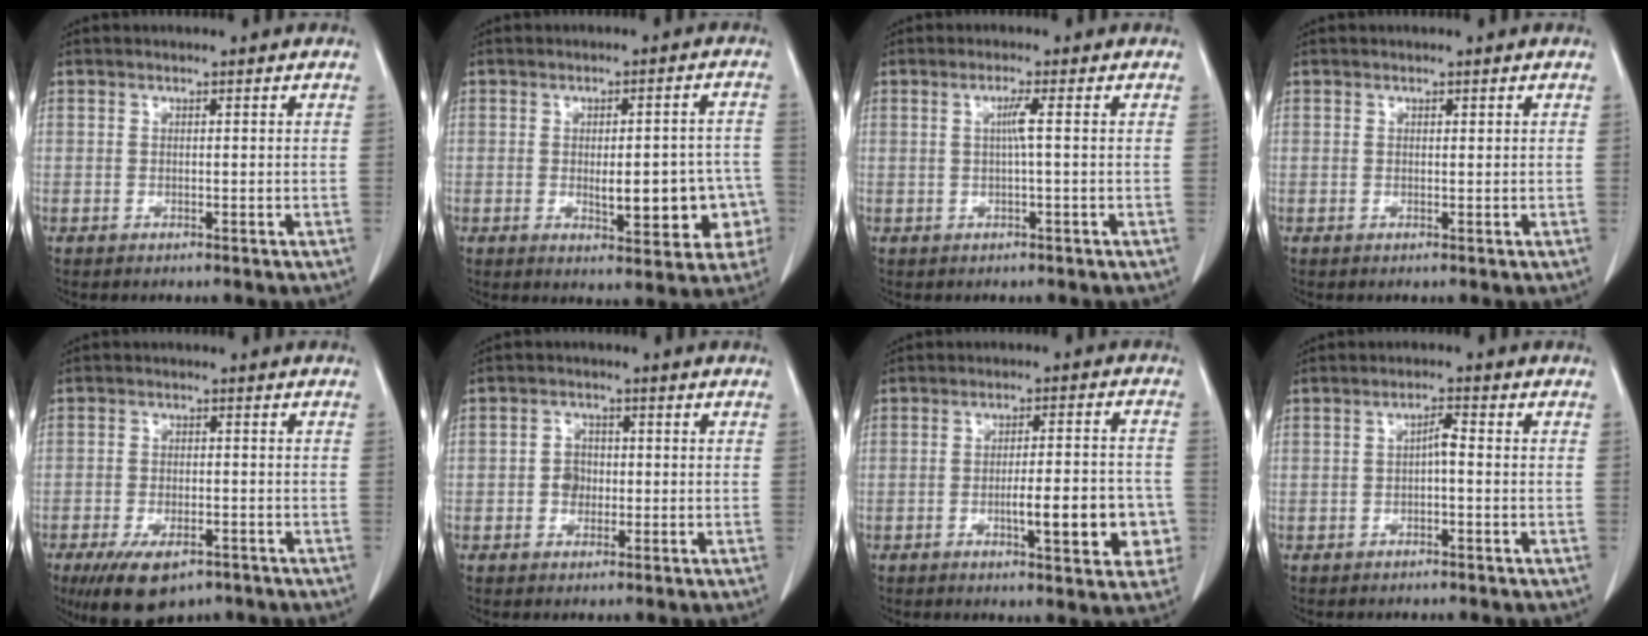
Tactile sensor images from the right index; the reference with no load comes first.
{"total": 10.5, "force": [-2.3, 3.9, 9.5], "torque": [-0.110, 0.018, -0.019]}
{"total": 2.0, "force": [0.2, -0.5, 2.0], "torque": [-0.037, 0.002, 0.003]}
{"total": 0.0}
{"total": 7.8, "force": [-5.2, 3.3, 4.8], "torque": [-0.079, -0.010, -0.079]}
{"total": 2.8, "force": [-0.4, 2.3, 1.5], "torque": [-0.021, 0.006, -0.008]}
{"total": 10.2, "force": [-2.9, 2.3, 9.5], "torque": [-0.122, 0.012, -0.034]}
{"total": 2.1, "force": [-0.4, 0.4, 2.0], "torque": [-0.033, 0.006, -0.006]}